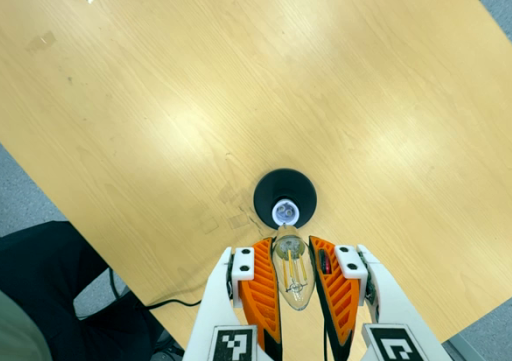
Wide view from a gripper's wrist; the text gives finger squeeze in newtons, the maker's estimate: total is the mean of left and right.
{"total": 19.8, "left": 21.7, "right": 17.9}